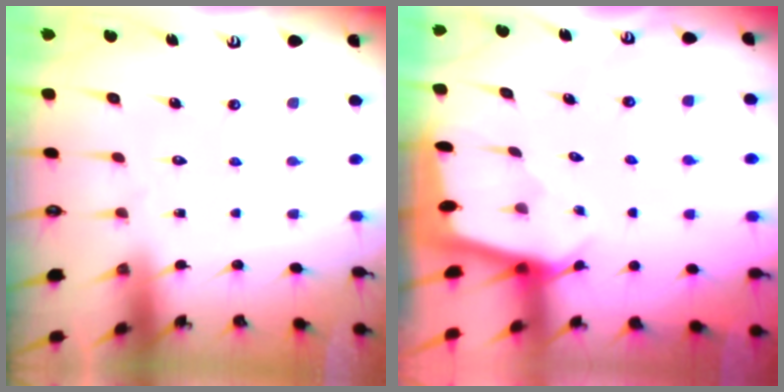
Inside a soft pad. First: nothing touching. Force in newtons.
{"total": 1.7, "press": 1.6, "slide": 0.3}